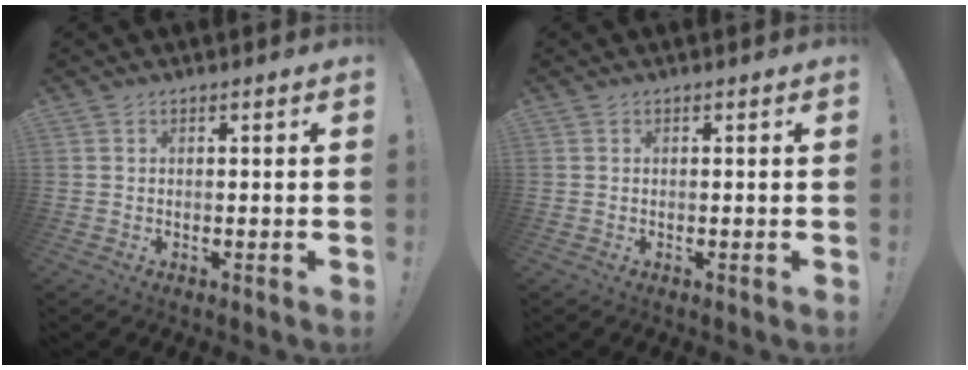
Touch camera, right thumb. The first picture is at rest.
{"total": 0.0}